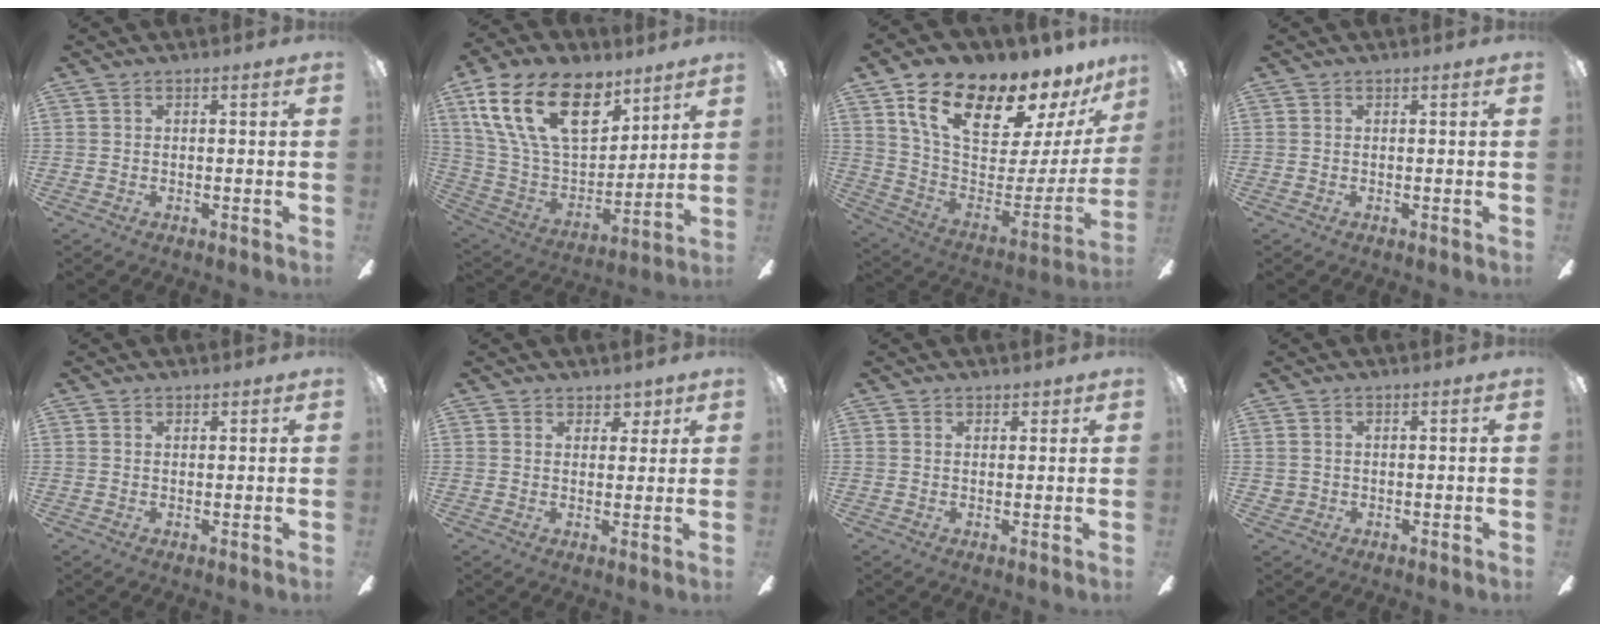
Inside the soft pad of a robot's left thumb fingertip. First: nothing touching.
{"total": 24.4, "force": [12.8, 13.6, 15.6], "torque": [-0.295, -0.059, 0.230]}
{"total": 19.5, "force": [14.1, 8.2, 10.7], "torque": [-0.184, -0.093, 0.245]}
{"total": 0.0}
{"total": 1.0, "force": [0.9, 0.5, 0.0], "torque": [0.000, -0.001, 0.018]}
{"total": 3.6, "force": [2.5, 2.6, 0.5], "torque": [0.005, -0.009, 0.042]}
{"total": 1.6, "force": [1.3, 1.0, 0.2], "torque": [-0.003, 0.001, 0.025]}
{"total": 1.5, "force": [0.5, 1.5, 0.1], "torque": [-0.004, 0.003, 0.007]}